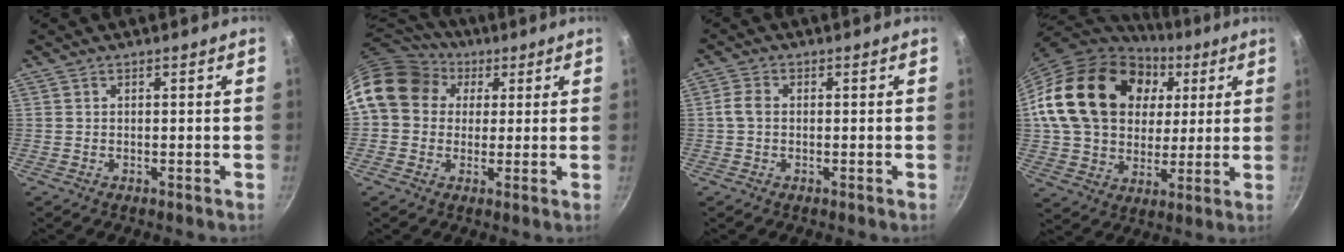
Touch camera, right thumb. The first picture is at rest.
{"total": 14.9, "force": [4.0, 12.4, 7.2], "torque": [-0.112, 0.027, 0.056]}
{"total": 2.8, "force": [-0.1, 2.0, 2.0], "torque": [-0.042, 0.012, -0.006]}
{"total": 25.2, "force": [6.3, 19.2, 15.1], "torque": [-0.244, 0.014, 0.112]}